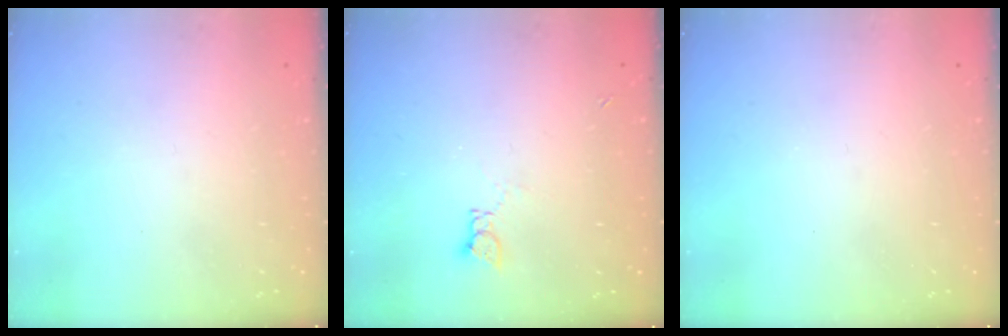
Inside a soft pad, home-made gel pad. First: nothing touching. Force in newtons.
{"total": 1.8, "press": 1.7, "slide": 0.3}
{"total": 0.0}